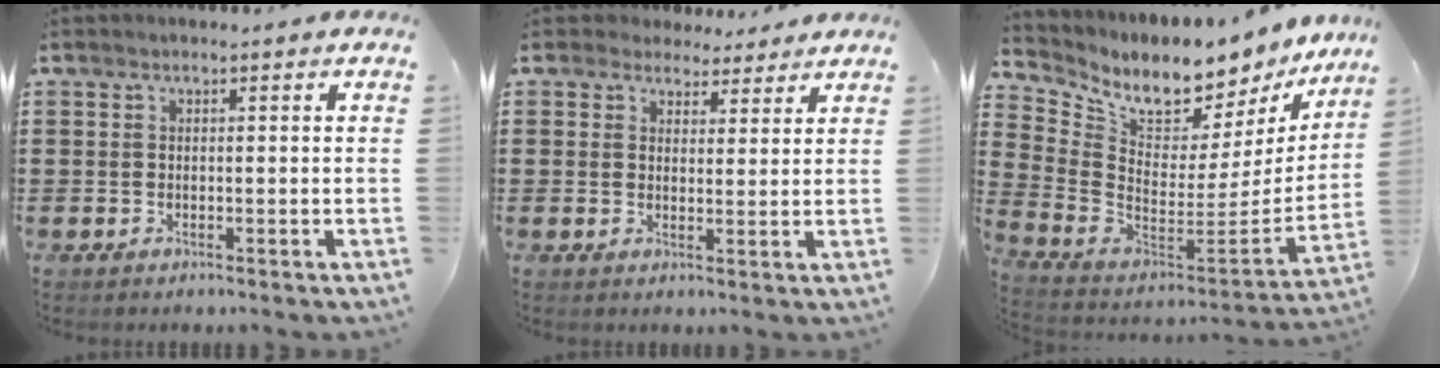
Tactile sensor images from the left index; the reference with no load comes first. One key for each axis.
{"total": 3.4, "fx": 2.9, "fy": 1.8, "fz": 0.3, "tx": -0.019, "ty": 0.003, "tz": 0.055}
{"total": 6.5, "fx": 6.0, "fy": 1.8, "fz": 1.8, "tx": -0.069, "ty": -0.068, "tz": 0.099}